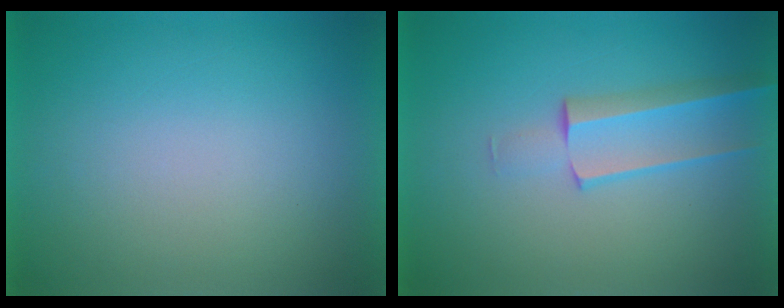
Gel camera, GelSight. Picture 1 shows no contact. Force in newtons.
{"total": 3.0}